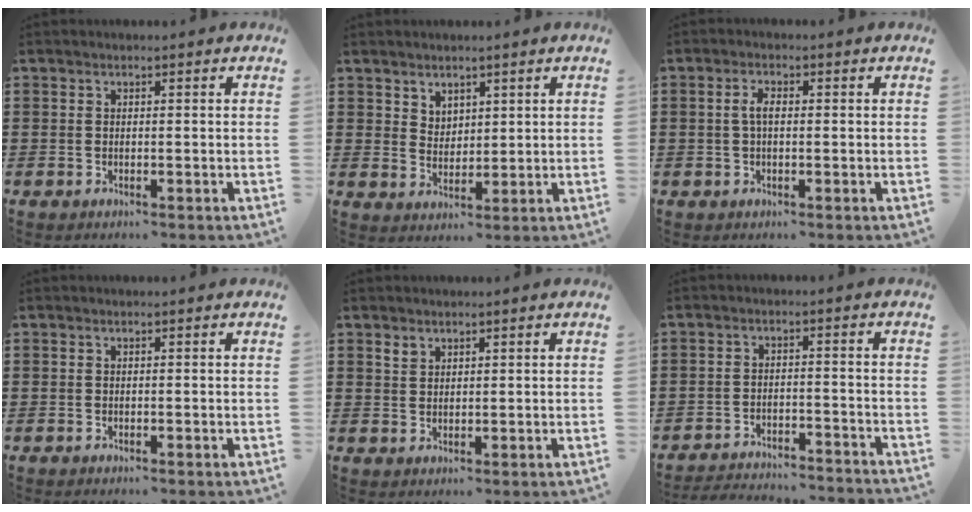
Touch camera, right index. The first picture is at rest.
{"total": 3.5, "force": [2.7, 2.2, 0.1], "torque": [-0.011, 0.004, 0.052]}
{"total": 2.4, "force": [-0.1, 0.9, 2.2], "torque": [-0.052, -0.001, -0.005]}
{"total": 0.0}
{"total": 1.5, "force": [1.2, 0.8, 0.2], "torque": [-0.008, 0.000, 0.024]}
{"total": 3.7, "force": [-3.7, 0.0, 0.5], "torque": [-0.020, -0.003, -0.081]}